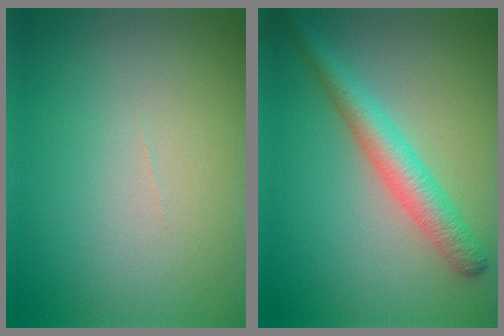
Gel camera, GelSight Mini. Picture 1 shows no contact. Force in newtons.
{"total": 3.9, "press": 3.9, "slide": 0.1}